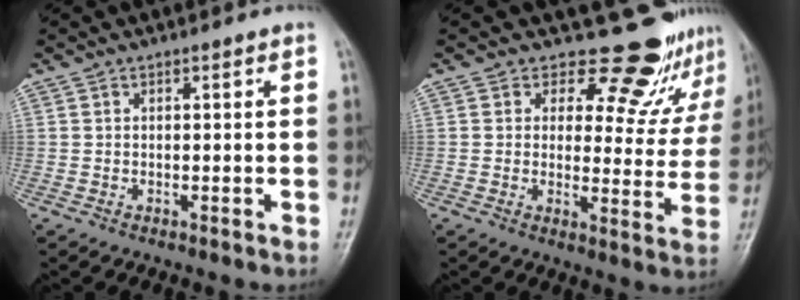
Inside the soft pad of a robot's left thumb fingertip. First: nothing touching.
{"total": 13.5, "force": [11.9, 5.8, 2.6], "torque": [0.023, -0.093, 0.126]}